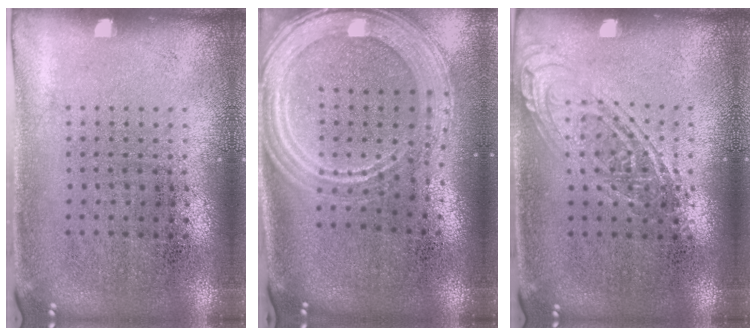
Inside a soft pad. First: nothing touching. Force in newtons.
{"total": 2.8, "press": 2.3, "slide": 1.5}
{"total": 1.2, "press": 1.2, "slide": 0.1}